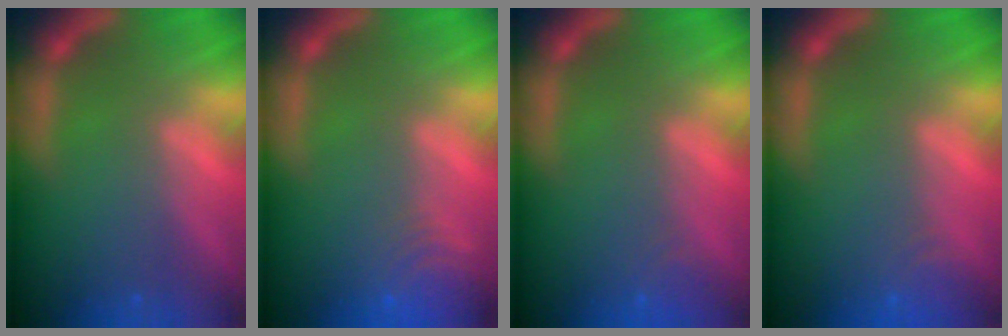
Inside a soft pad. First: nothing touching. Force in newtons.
{"total": 6.5}
{"total": 1.4}
{"total": 2.4}